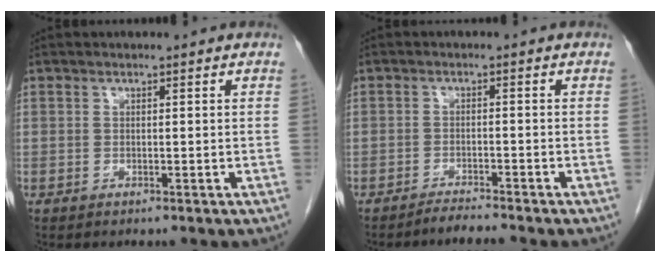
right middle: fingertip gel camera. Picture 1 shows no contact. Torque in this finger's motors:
{"motor_torque": [-0.03, 0.05, -0.08, 0.00]}